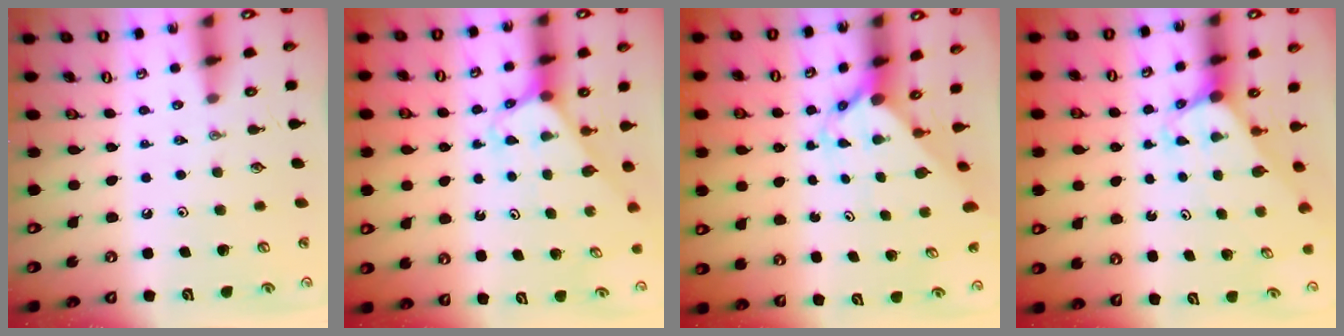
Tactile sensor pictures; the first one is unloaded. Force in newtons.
{"total": 3.2, "press": 3.2, "slide": 0.2}
{"total": 2.8, "press": 2.8, "slide": 0.3}
{"total": 2.9, "press": 2.9, "slide": 0.0}